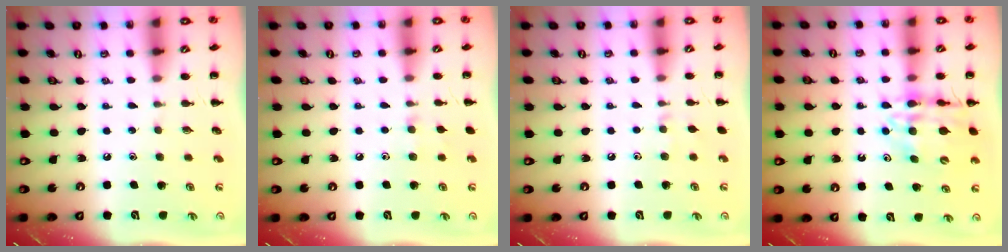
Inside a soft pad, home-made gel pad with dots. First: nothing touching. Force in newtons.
{"total": 5.1, "press": 4.9, "slide": 1.6}
{"total": 2.9, "press": 2.7, "slide": 1.0}
{"total": 13.1, "press": 12.6, "slide": 3.4}